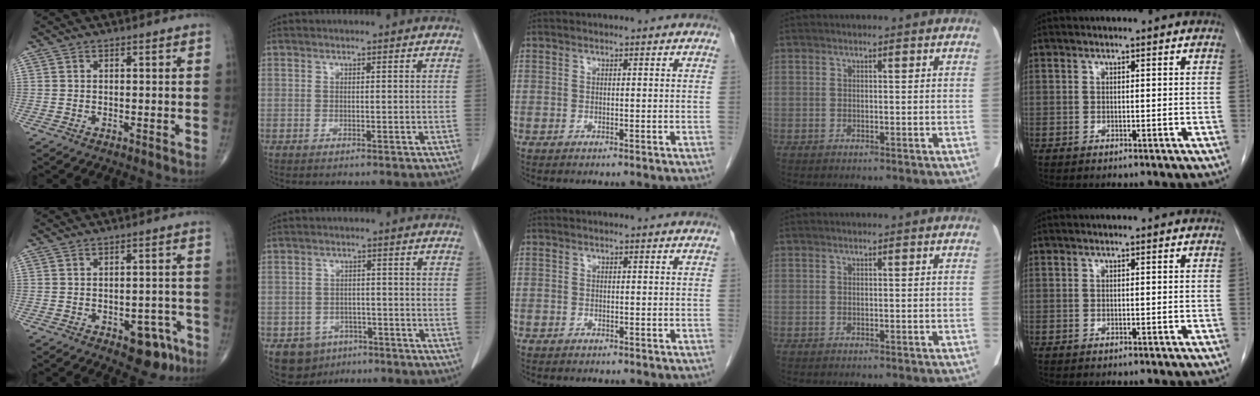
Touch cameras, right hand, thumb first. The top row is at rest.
{"thumb": {"total": 7.4, "force": [-4.0, 4.0, 4.7], "torque": [-0.031, 0.031, -0.044]}, "index": {"total": 6.1, "force": [-3.3, 5.0, 1.2], "torque": [-0.014, 0.008, -0.042]}, "middle": {"total": 0.9, "force": [-0.7, 0.6, 0.0], "torque": [-0.008, 0.003, -0.013]}}